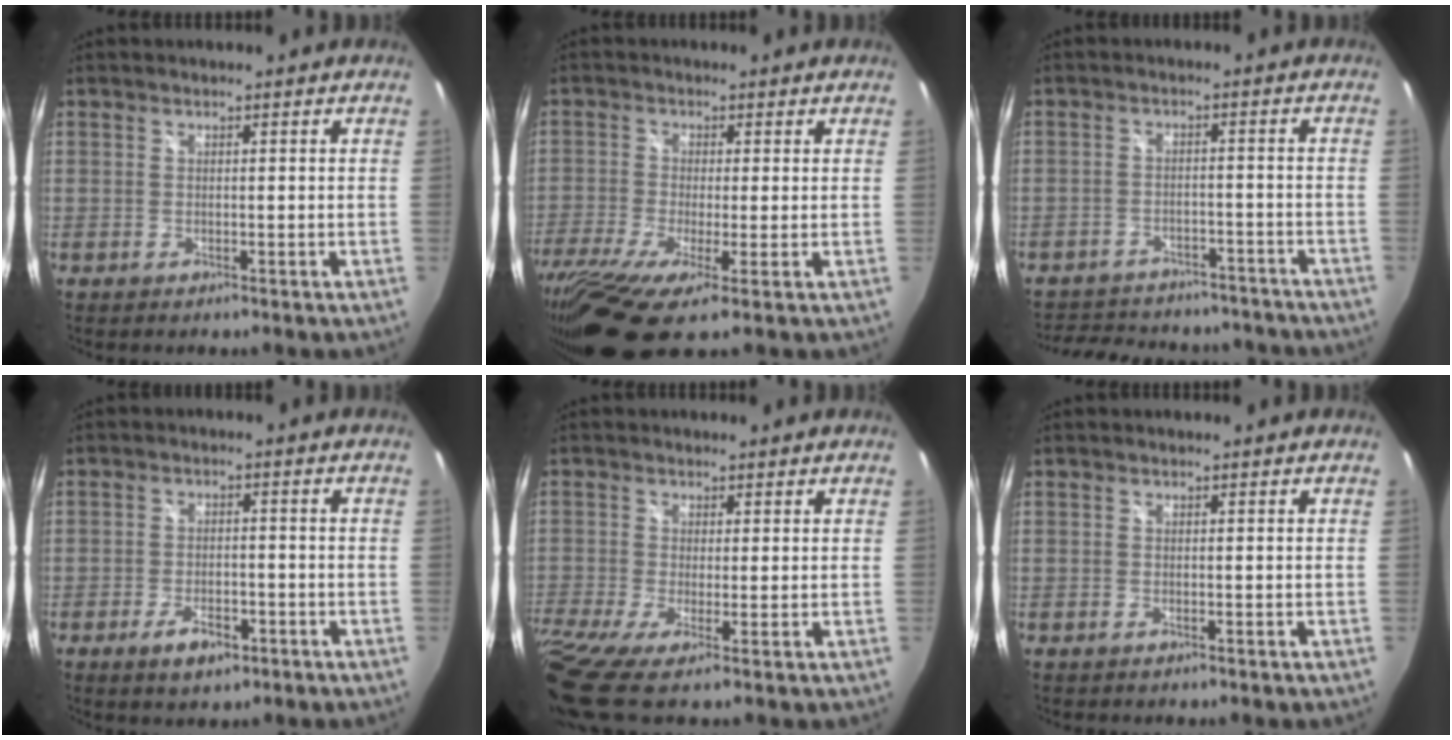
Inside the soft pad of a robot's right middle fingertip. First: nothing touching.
{"total": 13.8, "force": [-6.9, 2.8, 11.5], "torque": [-0.248, -0.064, -0.128]}
{"total": 18.9, "force": [-16.1, 7.4, 6.5], "torque": [-0.141, 0.017, -0.202]}
{"total": 5.2, "force": [-2.9, 2.4, 3.6], "torque": [-0.077, -0.003, -0.045]}
{"total": 8.5, "force": [-2.9, 1.3, 7.8], "torque": [-0.167, -0.039, -0.063]}
{"total": 0.0}